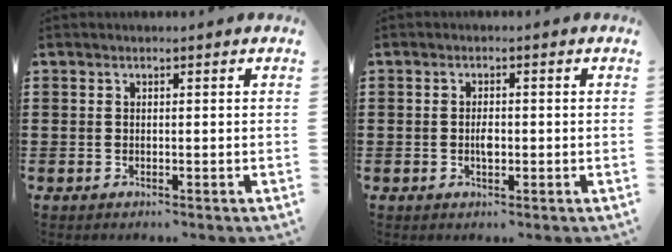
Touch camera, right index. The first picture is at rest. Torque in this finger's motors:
{"motor_torque": [0.50, -0.04, 0.07, 0.03]}